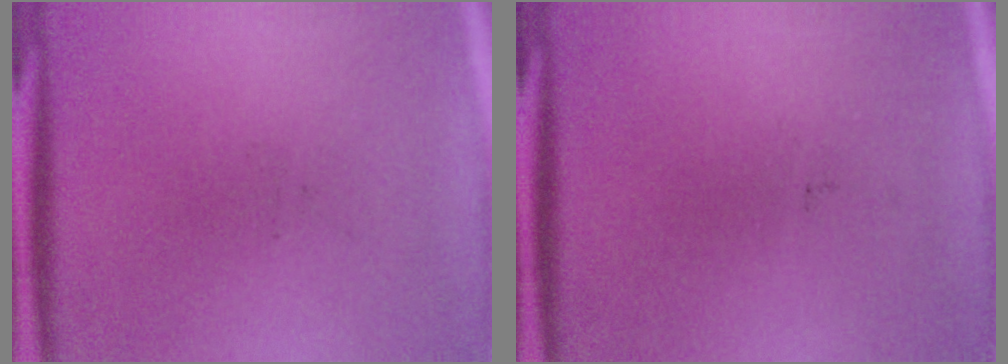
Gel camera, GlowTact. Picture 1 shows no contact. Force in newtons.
{"total": 0.0}